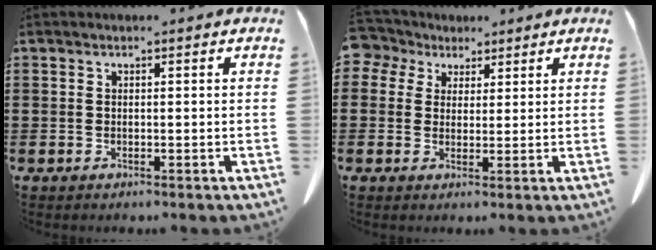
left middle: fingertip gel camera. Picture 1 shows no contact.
{"total": 3.9, "force": [2.3, 3.1, 0.7], "torque": [-0.026, 0.001, 0.038]}